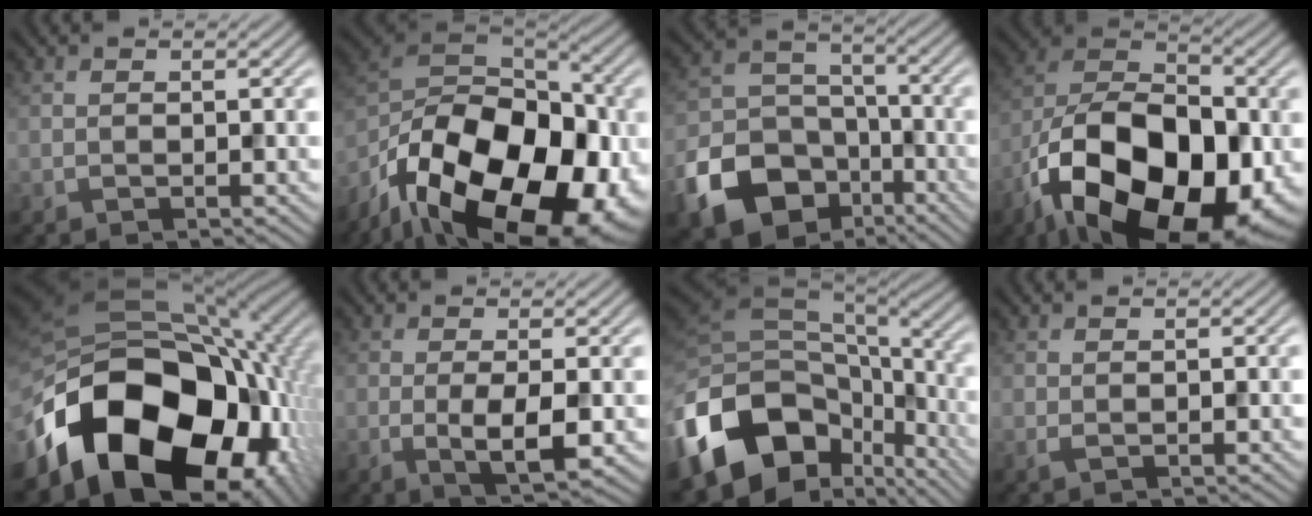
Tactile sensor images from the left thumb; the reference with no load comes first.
{"total": 21.8, "force": [-11.5, 11.9, 14.2], "torque": [-0.266, -0.032, -0.173]}
{"total": 15.1, "force": [-7.7, 11.1, 6.7], "torque": [-0.178, -0.041, -0.145]}
{"total": 21.1, "force": [-9.5, 12.1, 14.5], "torque": [-0.273, -0.028, -0.155]}
{"total": 21.6, "force": [-8.1, 14.3, 14.0], "torque": [-0.286, -0.062, -0.108]}
{"total": 4.4, "force": [-0.8, 1.4, 4.1], "torque": [-0.085, -0.009, -0.010]}
{"total": 16.7, "force": [-6.9, 11.6, 9.8], "torque": [-0.243, -0.039, -0.106]}
{"total": 0.7, "force": [0.2, 0.4, 0.5], "torque": [-0.015, 0.001, 0.009]}